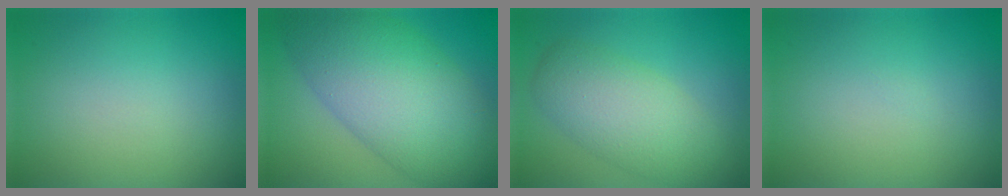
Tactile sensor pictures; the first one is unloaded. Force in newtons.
{"total": 11.7, "press": 11.7, "slide": 0.2}
{"total": 5.9, "press": 5.9, "slide": 0.4}
{"total": 0.0}